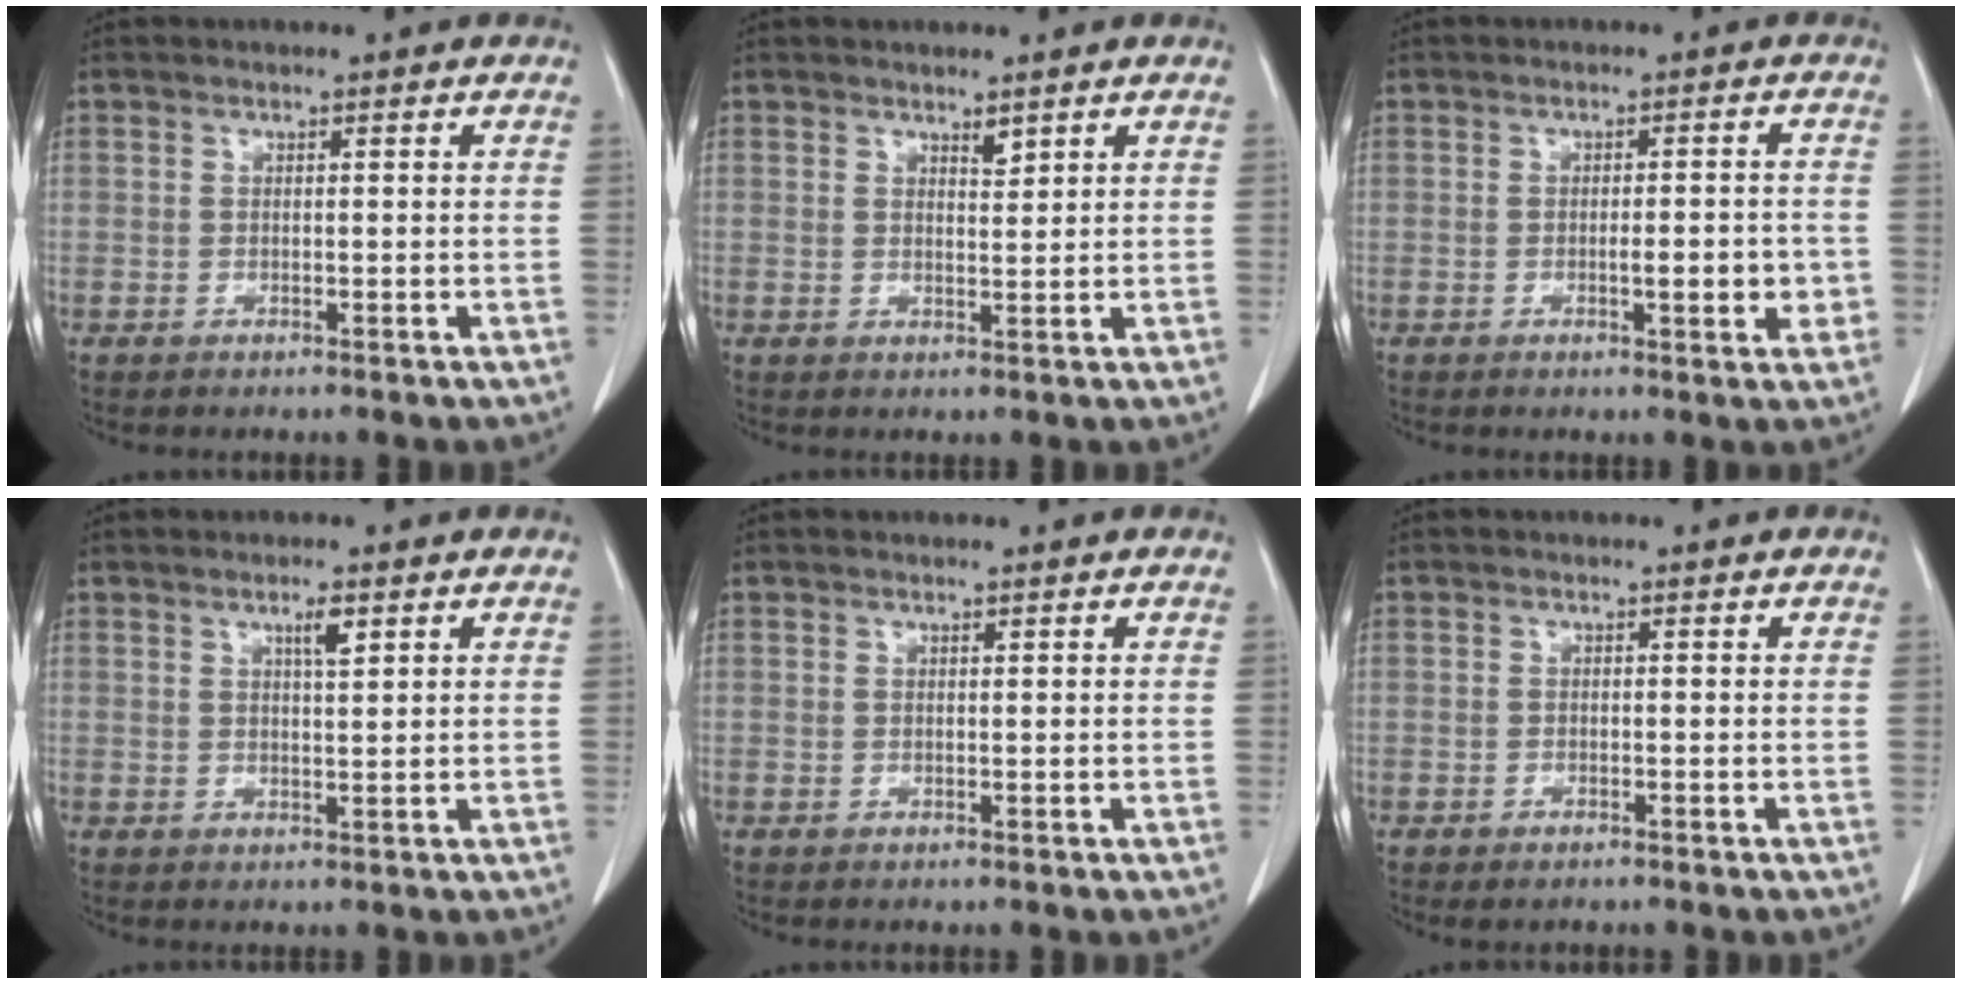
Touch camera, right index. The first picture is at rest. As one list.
[{"total": 1.5, "force": [1.2, 0.4, 0.9], "torque": [-0.016, -0.006, 0.021]}, {"total": 4.9, "force": [-1.2, 1.2, 4.7], "torque": [-0.063, -0.001, -0.013]}, {"total": 2.5, "force": [1.3, 0.3, 2.1], "torque": [-0.038, -0.001, 0.022]}, {"total": 0.0}, {"total": 1.0, "force": [-0.7, 0.4, 0.6], "torque": [-0.013, -0.002, -0.004]}]